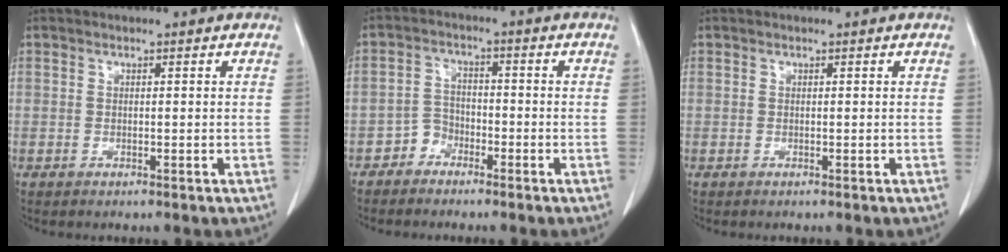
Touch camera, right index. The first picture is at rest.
{"total": 3.2, "force": [-2.2, 2.3, 0.1], "torque": [0.000, 0.012, -0.047]}
{"total": 0.0}